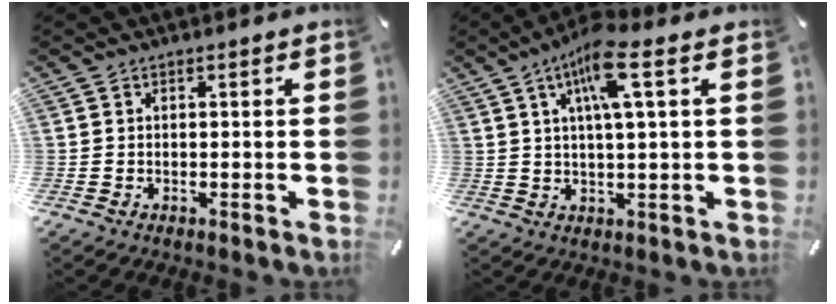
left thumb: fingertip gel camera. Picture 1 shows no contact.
{"total": 10.1, "force": [4.3, 1.9, 9.0], "torque": [-0.171, 0.005, 0.071]}